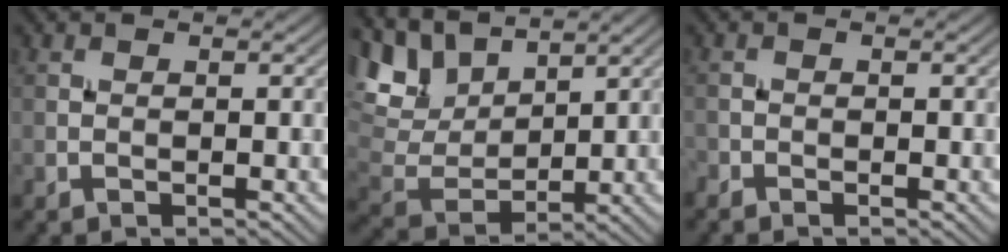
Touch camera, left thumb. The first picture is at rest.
{"total": 10.2, "force": [6.7, 4.7, 6.0], "torque": [-0.170, 0.017, 0.121]}
{"total": 0.9, "force": [-0.8, 0.3, 0.0], "torque": [-0.002, -0.002, -0.020]}